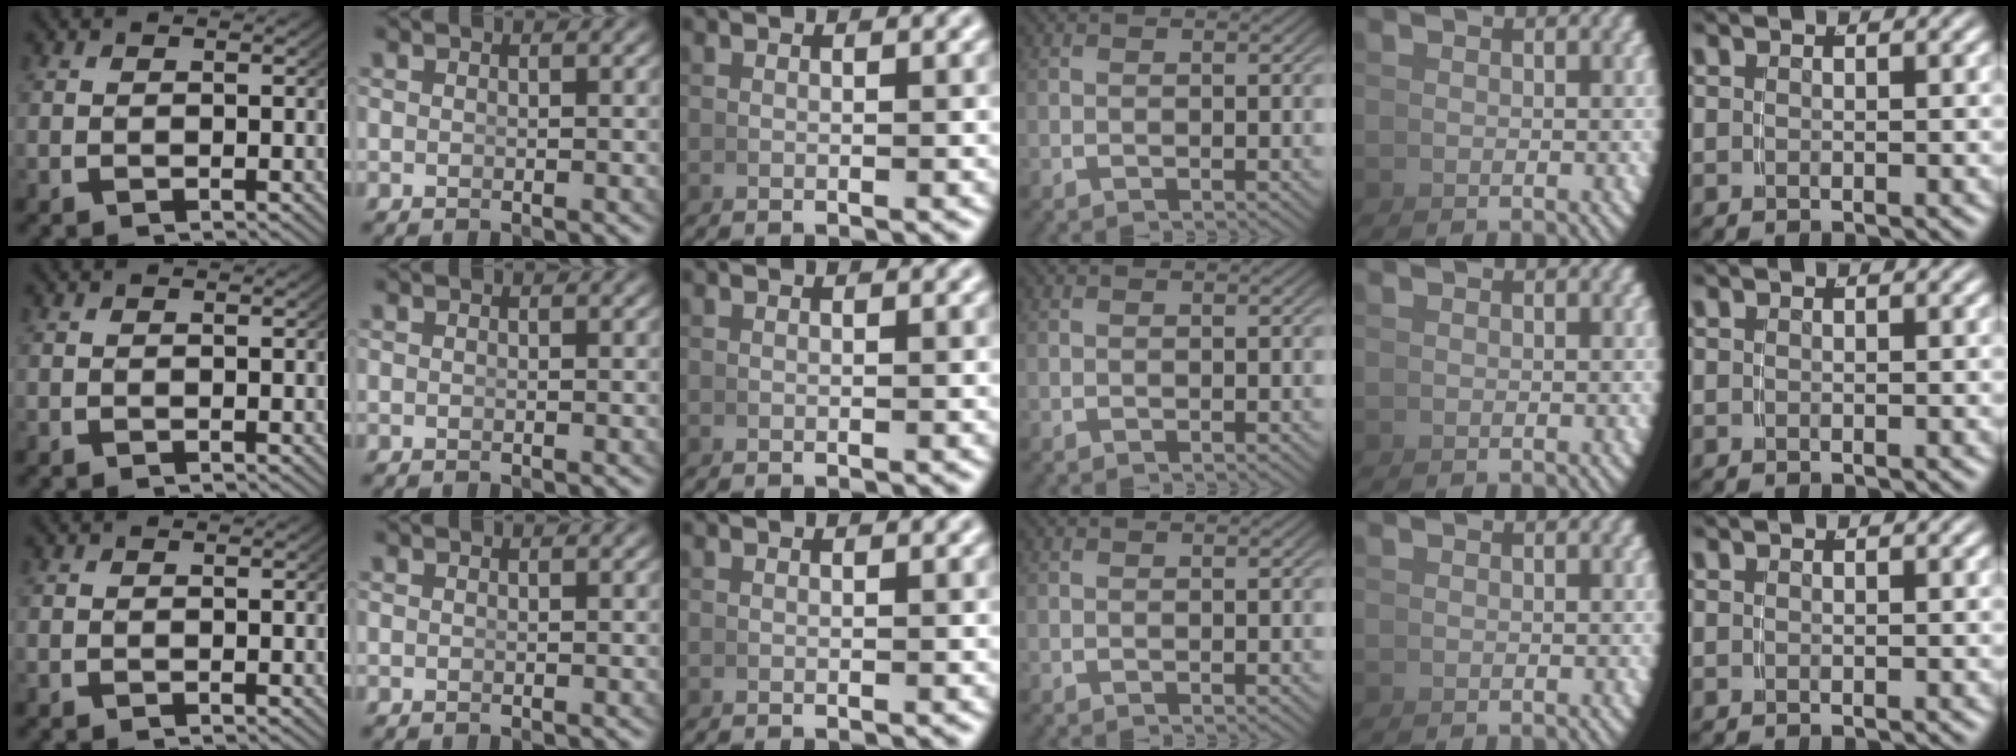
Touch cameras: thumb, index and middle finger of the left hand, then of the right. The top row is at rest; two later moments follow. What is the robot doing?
{"motion": "lift_and_place", "object": "dispenser bottle"}